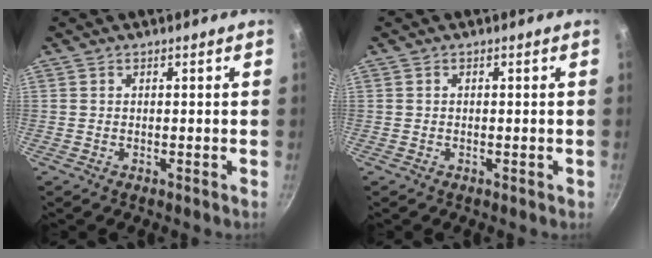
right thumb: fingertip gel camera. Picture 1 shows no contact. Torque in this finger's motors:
{"motor_torque": [-0.23, 0.09, 0.19, 0.19, -0.05]}